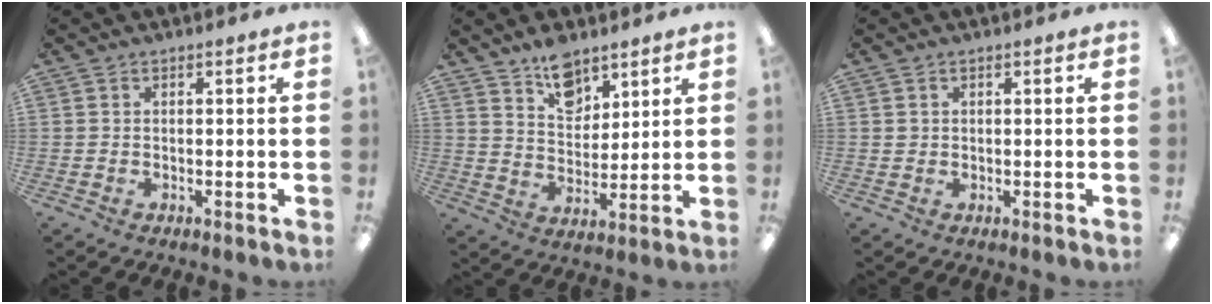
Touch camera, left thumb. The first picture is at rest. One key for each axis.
{"total": 9.4, "fx": 7.3, "fy": 5.1, "fz": 2.9, "tx": -0.035, "ty": -0.048, "tz": 0.133}
{"total": 0.8, "fx": 0.3, "fy": 0.7, "fz": 0.0, "tx": 0.001, "ty": 0.003, "tz": 0.005}